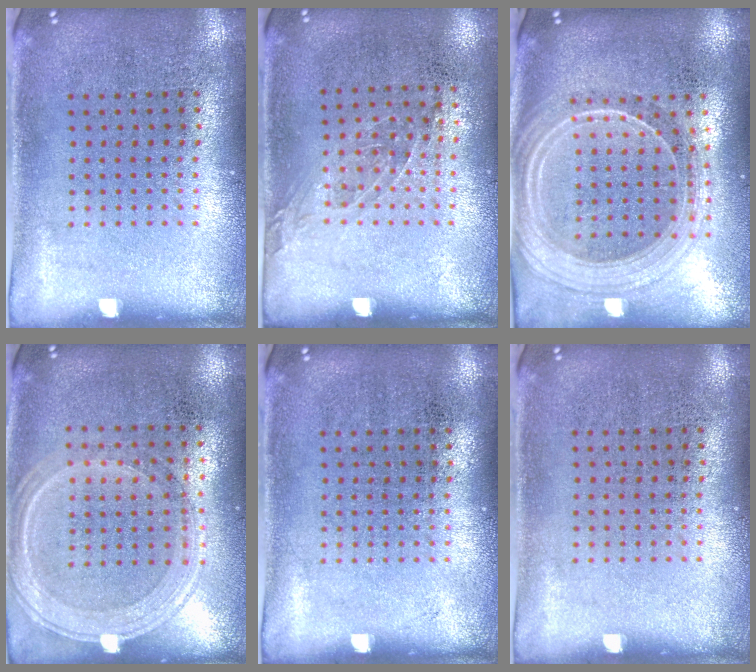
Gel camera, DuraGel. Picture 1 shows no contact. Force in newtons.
{"total": 1.0, "press": 0.7, "slide": 0.6}
{"total": 2.3, "press": 2.0, "slide": 1.1}
{"total": 1.2, "press": 1.2, "slide": 0.3}
{"total": 0.0}
{"total": 0.0}